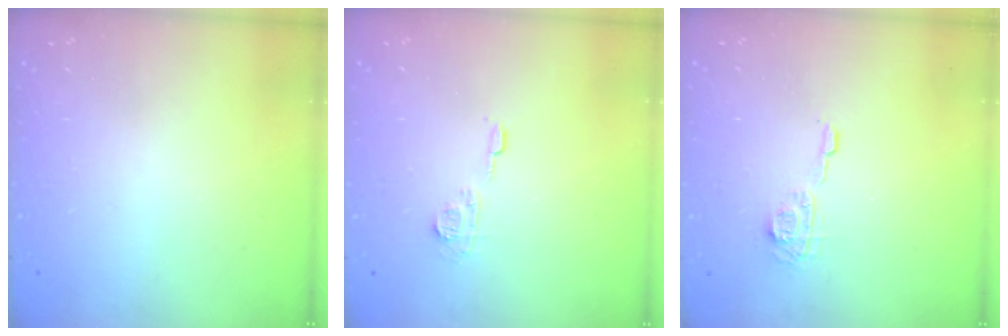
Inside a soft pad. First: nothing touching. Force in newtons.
{"total": 6.2, "press": 6.2, "slide": 0.2}
{"total": 6.8, "press": 6.8, "slide": 0.2}